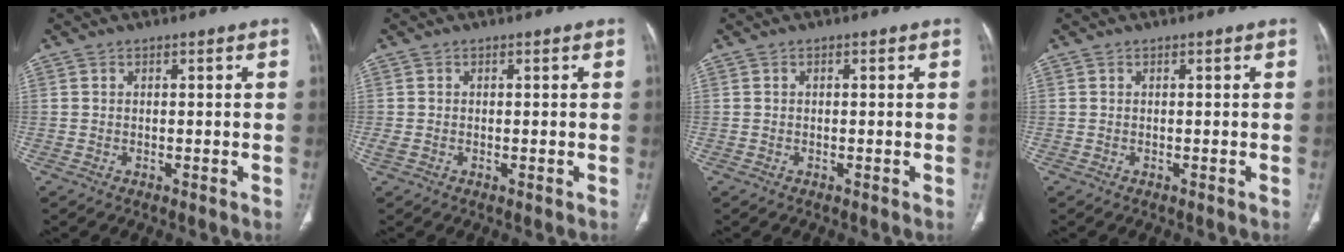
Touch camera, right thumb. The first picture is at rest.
{"total": 1.2, "force": [-0.2, 0.7, 0.9], "torque": [-0.029, -0.001, -0.002]}
{"total": 0.0}
{"total": 0.0}